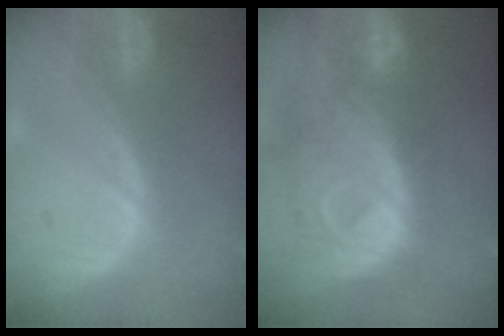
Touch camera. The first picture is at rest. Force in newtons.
{"total": 12.4, "press": 10.7, "slide": 6.3}